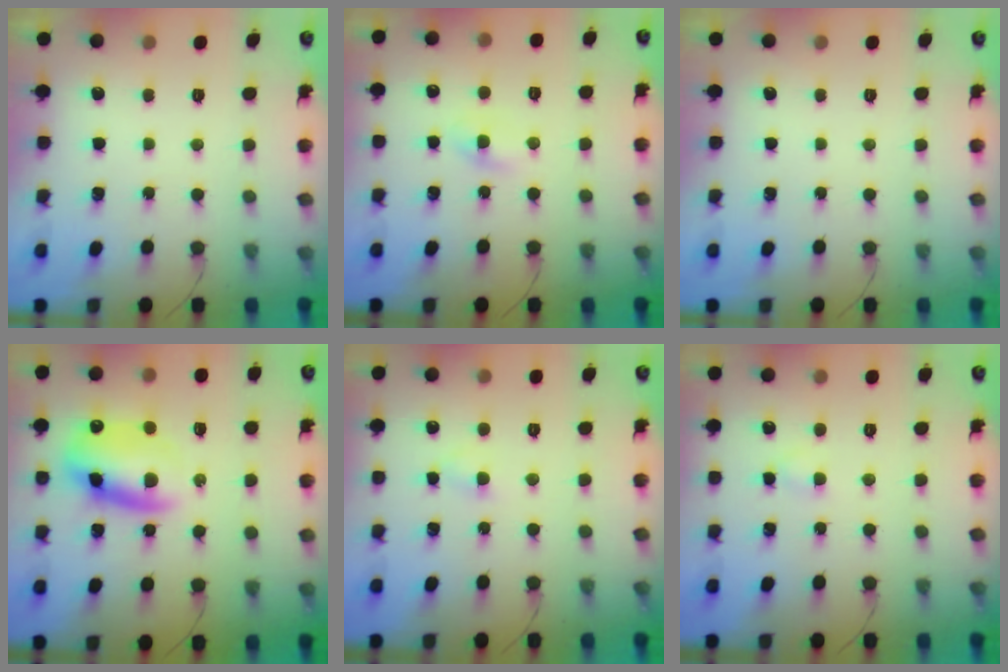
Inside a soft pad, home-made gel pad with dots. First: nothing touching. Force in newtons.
{"total": 1.8, "press": 1.5, "slide": 0.9}
{"total": 0.0}
{"total": 12.6, "press": 12.1, "slide": 3.2}
{"total": 2.1, "press": 1.9, "slide": 0.9}
{"total": 1.5, "press": 1.3, "slide": 0.7}